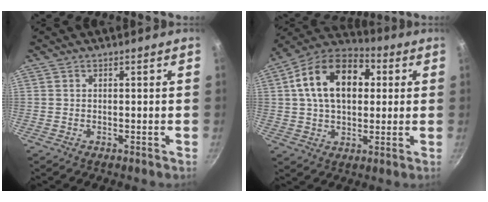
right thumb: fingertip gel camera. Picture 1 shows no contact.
{"total": 17.7, "force": [3.8, 11.7, 12.8], "torque": [-0.186, 0.023, 0.044]}